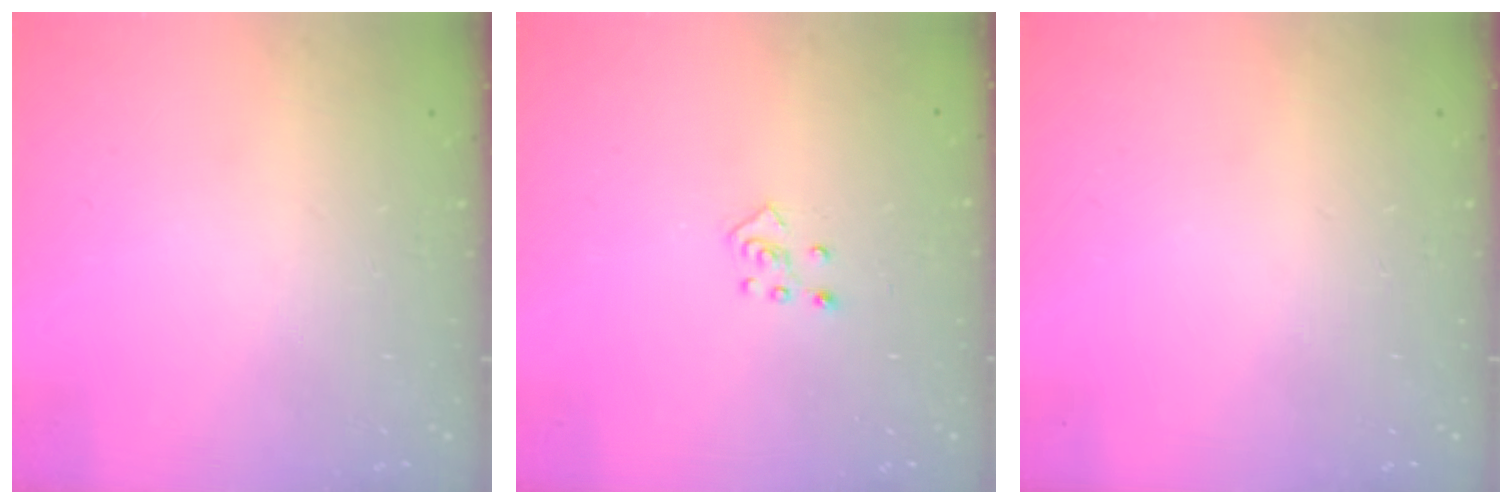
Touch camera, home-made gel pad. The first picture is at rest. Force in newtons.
{"total": 4.7, "press": 4.6, "slide": 0.6}
{"total": 0.0}